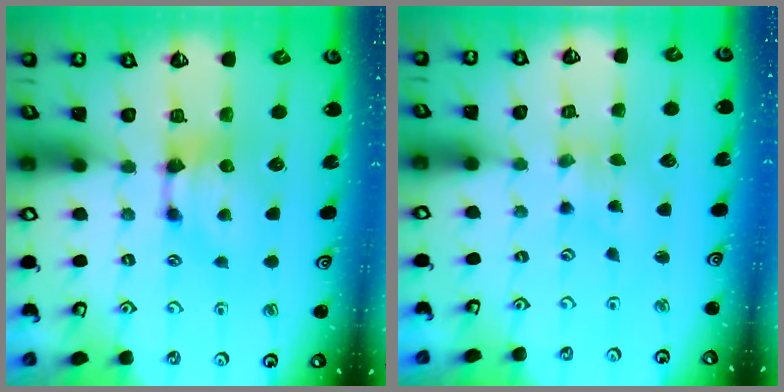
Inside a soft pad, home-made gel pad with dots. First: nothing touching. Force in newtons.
{"total": 4.1, "press": 4.1, "slide": 0.7}